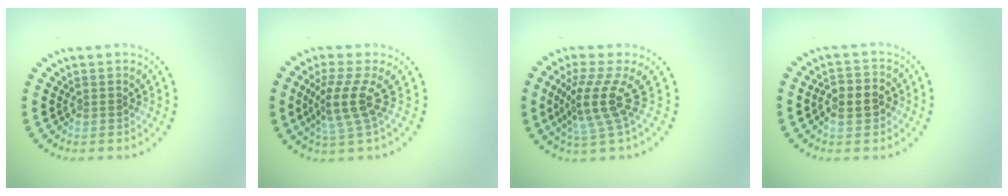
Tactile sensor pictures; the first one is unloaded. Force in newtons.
{"total": 3.5, "press": 2.6, "slide": 2.3}
{"total": 4.0, "press": 2.8, "slide": 2.9}
{"total": 3.0, "press": 2.9, "slide": 0.6}